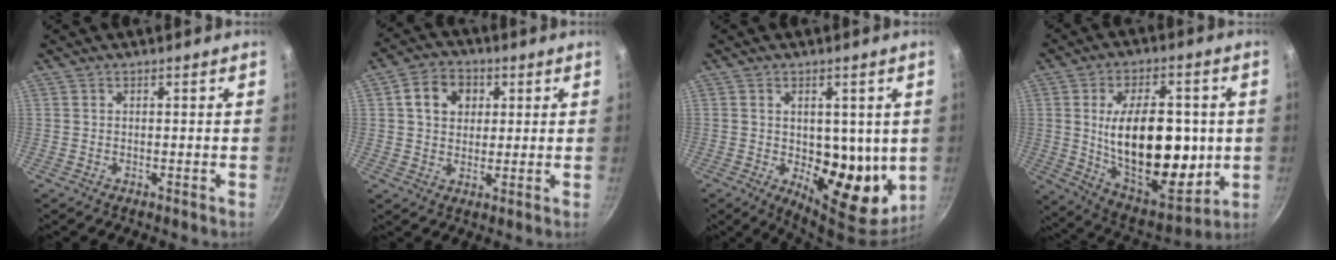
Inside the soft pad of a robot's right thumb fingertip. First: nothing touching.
{"total": 8.1, "force": [2.4, 6.5, 4.2], "torque": [-0.048, 0.005, 0.031]}
{"total": 13.2, "force": [0.5, 7.9, 10.6], "torque": [-0.100, -0.046, 0.021]}
{"total": 24.8, "force": [0.4, 13.8, 20.6], "torque": [-0.284, -0.019, 0.019]}